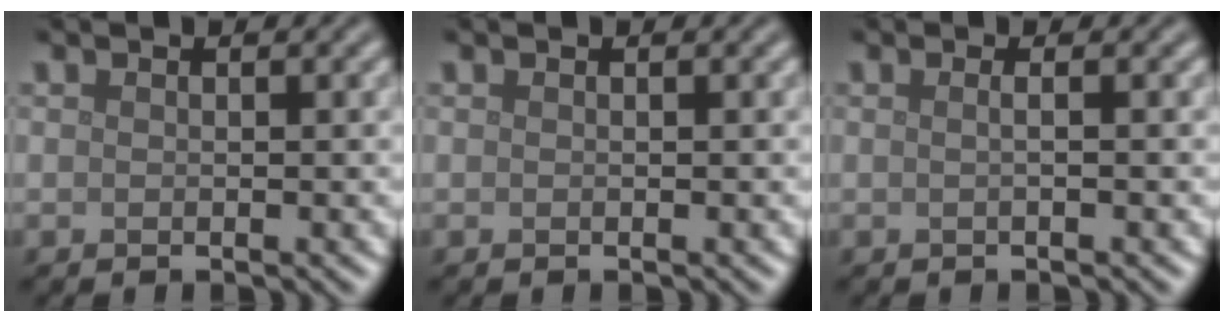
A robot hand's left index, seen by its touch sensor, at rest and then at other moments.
{"total": 0.0}
{"total": 1.5, "force": [0.3, 0.7, 1.3], "torque": [-0.005, -0.004, -0.016]}